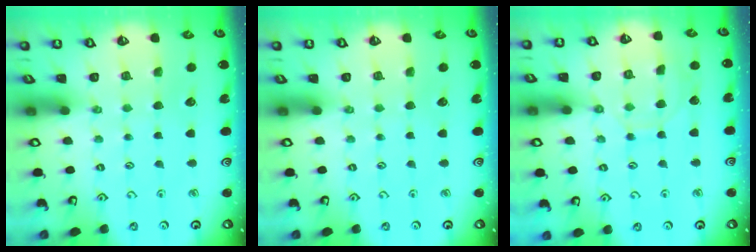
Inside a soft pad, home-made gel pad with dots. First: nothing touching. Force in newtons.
{"total": 0.0}
{"total": 7.4, "press": 7.4, "slide": 0.7}